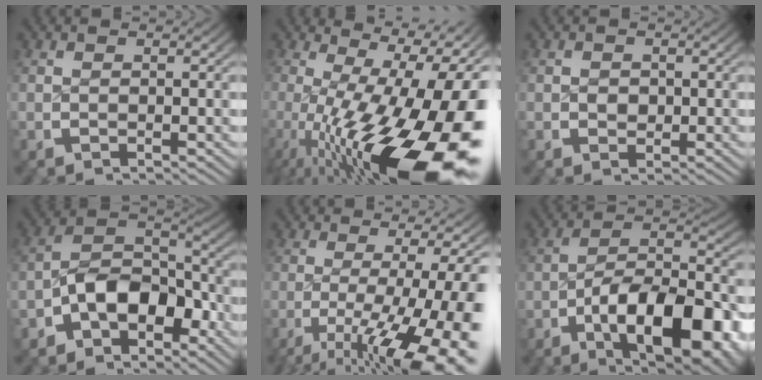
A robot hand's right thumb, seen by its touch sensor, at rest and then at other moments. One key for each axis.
{"total": 20.3, "fx": -2.5, "fy": 10.1, "fz": 17.4, "tx": -0.269, "ty": -0.056, "tz": 0.000}
{"total": 1.3, "fx": 0.1, "fy": 1.1, "fz": 0.7, "tx": -0.013, "ty": -0.009, "tz": 0.006}
{"total": 8.4, "fx": -3.5, "fy": 5.3, "fz": 5.5, "tx": -0.099, "ty": -0.017, "tz": -0.056}
{"total": 13.2, "fx": -4.5, "fy": 5.9, "fz": 10.9, "tx": -0.188, "ty": -0.042, "tz": -0.040}
{"total": 15.2, "fx": -3.9, "fy": 8.1, "fz": 12.2, "tx": -0.200, "ty": -0.051, "tz": -0.040}